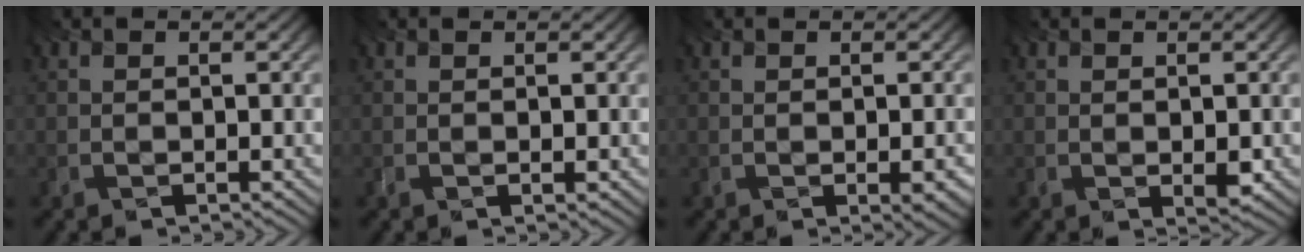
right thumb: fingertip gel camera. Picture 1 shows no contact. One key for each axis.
{"total": 0.5, "fx": 0.3, "fy": -0.1, "fz": 0.5, "tx": -0.005, "ty": -0.001, "tz": 0.003}
{"total": 2.5, "fx": -0.7, "fy": 0.8, "fz": 2.2, "tx": -0.028, "ty": -0.001, "tz": -0.008}
{"total": 1.5, "fx": -0.1, "fy": 0.6, "fz": 1.3, "tx": -0.023, "ty": -0.005, "tz": -0.002}